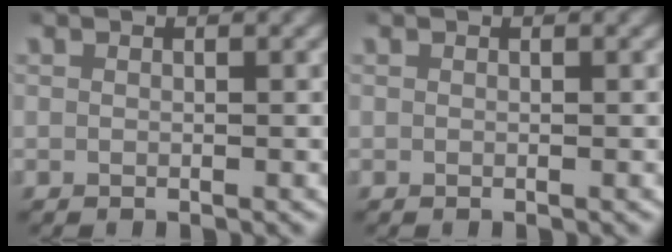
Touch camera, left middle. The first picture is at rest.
{"total": 0.0}